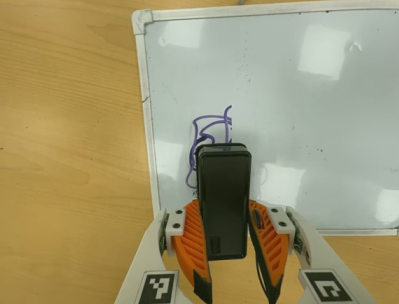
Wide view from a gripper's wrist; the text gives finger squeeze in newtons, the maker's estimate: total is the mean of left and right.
{"total": 5.6, "left": 4.9, "right": 6.3}